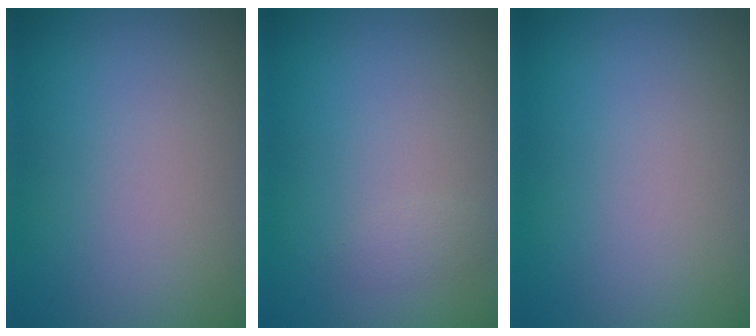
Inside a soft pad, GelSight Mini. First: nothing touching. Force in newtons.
{"total": 0.7, "press": 0.7, "slide": 0.1}
{"total": 0.0}